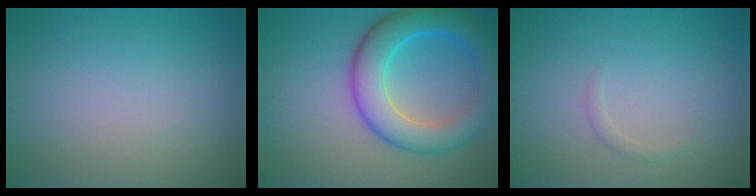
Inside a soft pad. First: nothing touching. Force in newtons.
{"total": 7.7, "press": 7.7, "slide": 0.2}
{"total": 0.8, "press": 0.8, "slide": 0.0}